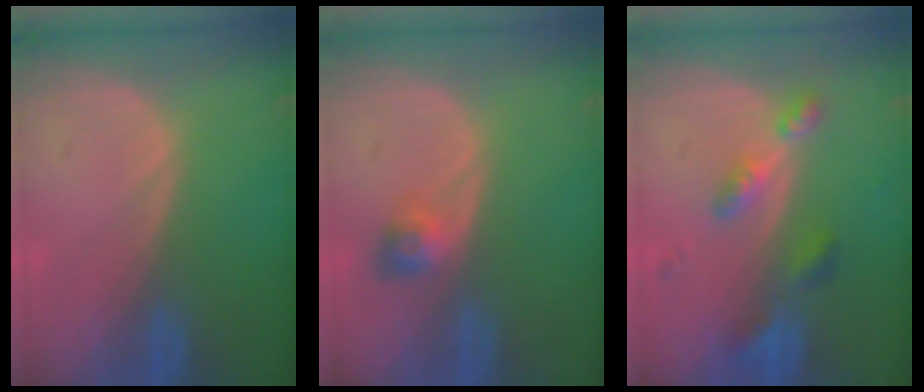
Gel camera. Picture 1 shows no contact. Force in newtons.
{"total": 3.0, "press": 2.7, "slide": 1.3}
{"total": 5.5, "press": 4.8, "slide": 2.6}